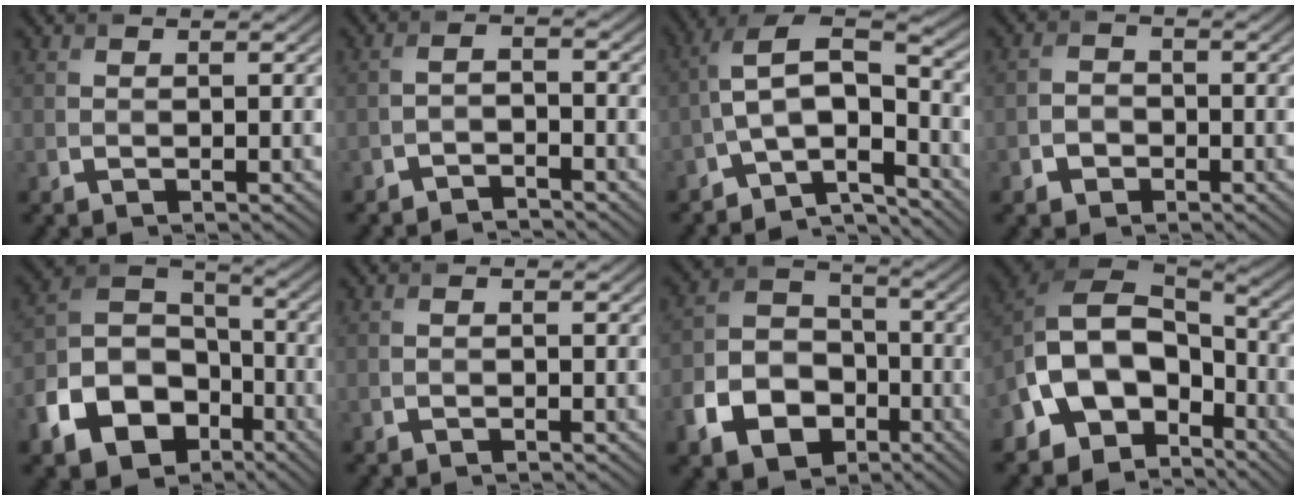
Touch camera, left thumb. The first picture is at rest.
{"total": 2.5, "force": [-2.3, 0.5, 0.7], "torque": [-0.012, 0.009, -0.049]}
{"total": 9.5, "force": [-5.1, 3.8, 7.0], "torque": [-0.124, 0.010, -0.104]}
{"total": 2.4, "force": [-1.4, 1.7, 0.9], "torque": [-0.010, 0.005, -0.031]}
{"total": 13.9, "force": [-7.0, 9.4, 7.4], "torque": [-0.185, -0.037, -0.128]}
{"total": 0.6, "force": [-0.5, 0.2, 0.3], "torque": [-0.003, 0.001, -0.008]}
{"total": 10.0, "force": [-5.0, 7.0, 5.1], "torque": [-0.121, -0.016, -0.103]}
{"total": 15.0, "force": [-6.4, 10.3, 8.8], "torque": [-0.215, -0.022, -0.115]}